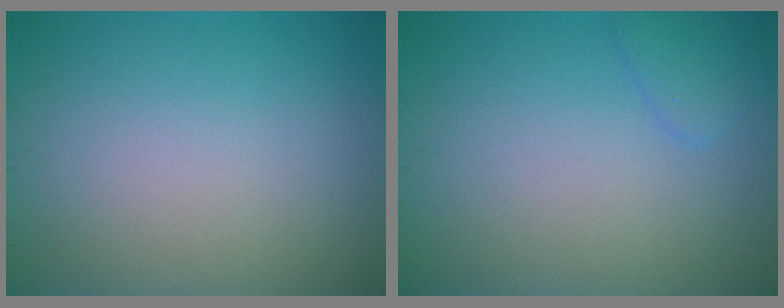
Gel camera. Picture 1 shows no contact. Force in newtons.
{"total": 1.3, "press": 1.3, "slide": 0.1}